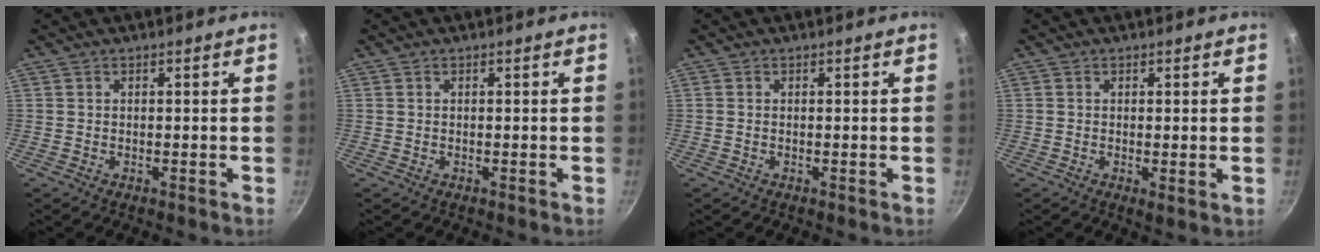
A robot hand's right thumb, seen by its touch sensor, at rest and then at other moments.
{"total": 0.0}
{"total": 0.0}
{"total": 1.7, "force": [0.0, 0.5, 1.7], "torque": [-0.029, -0.008, 0.000]}